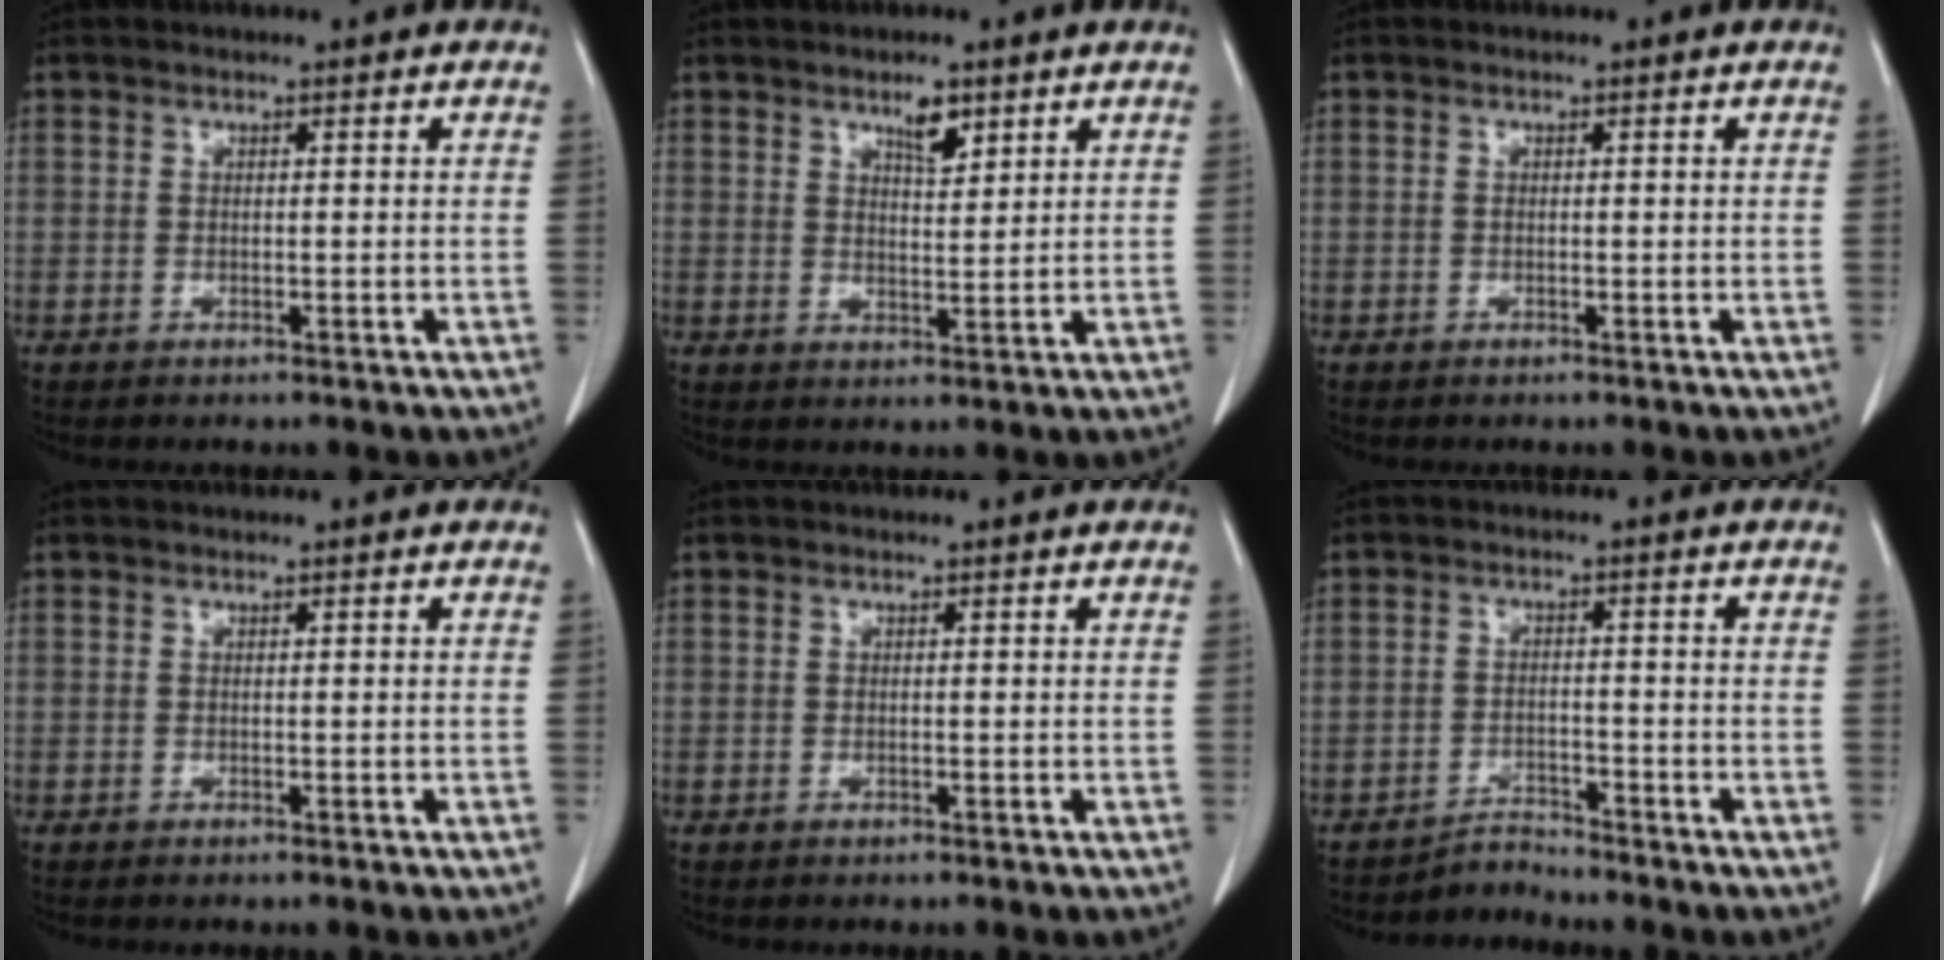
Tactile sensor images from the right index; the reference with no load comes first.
{"total": 3.7, "force": [2.5, 1.2, 2.5], "torque": [-0.044, -0.001, 0.043]}
{"total": 0.0}
{"total": 0.0}
{"total": 0.0}
{"total": 2.6, "force": [-2.4, 0.1, -0.9], "torque": [0.023, -0.007, -0.040]}